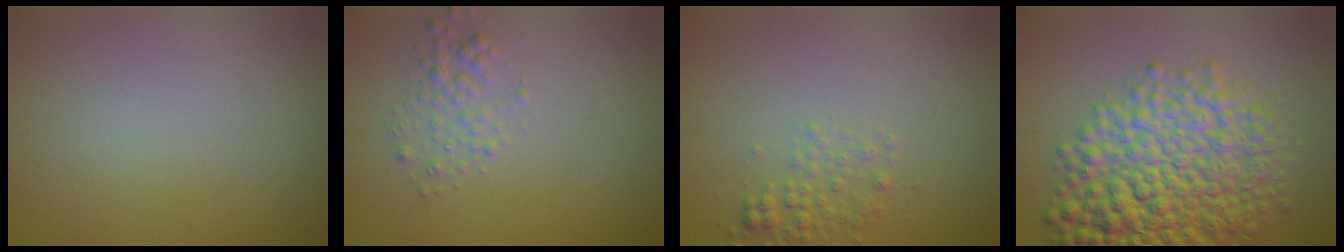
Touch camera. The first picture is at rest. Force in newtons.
{"total": 1.7, "press": 1.7, "slide": 0.1}
{"total": 1.8, "press": 1.8, "slide": 0.1}
{"total": 10.9, "press": 10.9, "slide": 0.3}